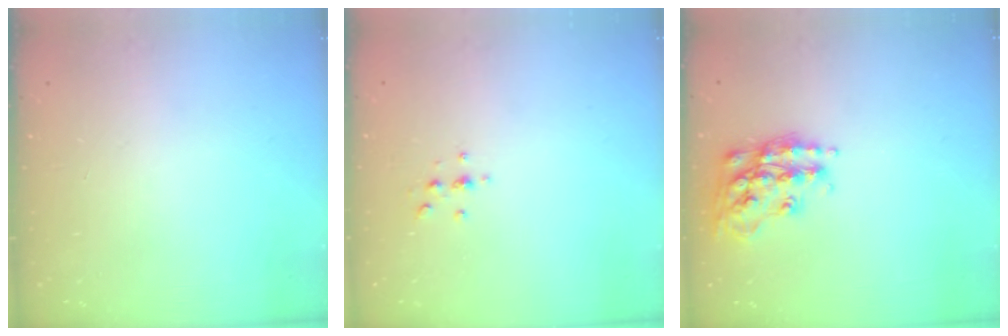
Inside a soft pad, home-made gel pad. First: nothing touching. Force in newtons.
{"total": 2.3, "press": 2.2, "slide": 0.2}
{"total": 17.4, "press": 17.3, "slide": 1.2}